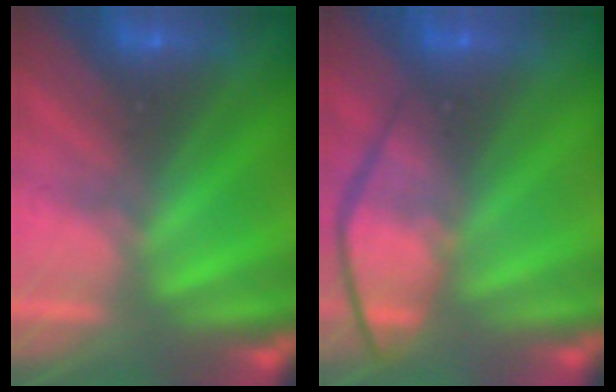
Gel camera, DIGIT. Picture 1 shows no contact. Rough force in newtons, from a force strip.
{"total": 4.5}